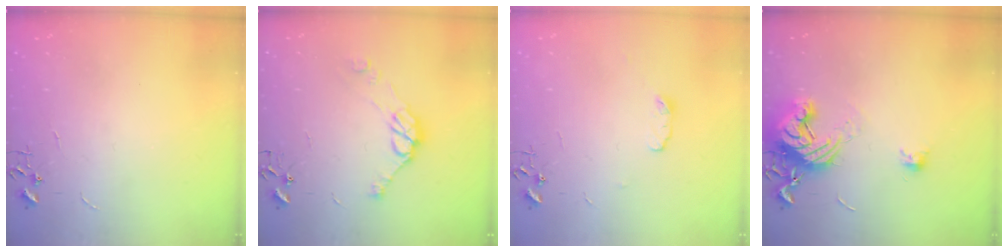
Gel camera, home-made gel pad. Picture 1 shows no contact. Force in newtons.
{"total": 10.1, "press": 10.0, "slide": 0.7}
{"total": 5.2, "press": 5.2, "slide": 0.7}
{"total": 12.9, "press": 12.9, "slide": 1.2}